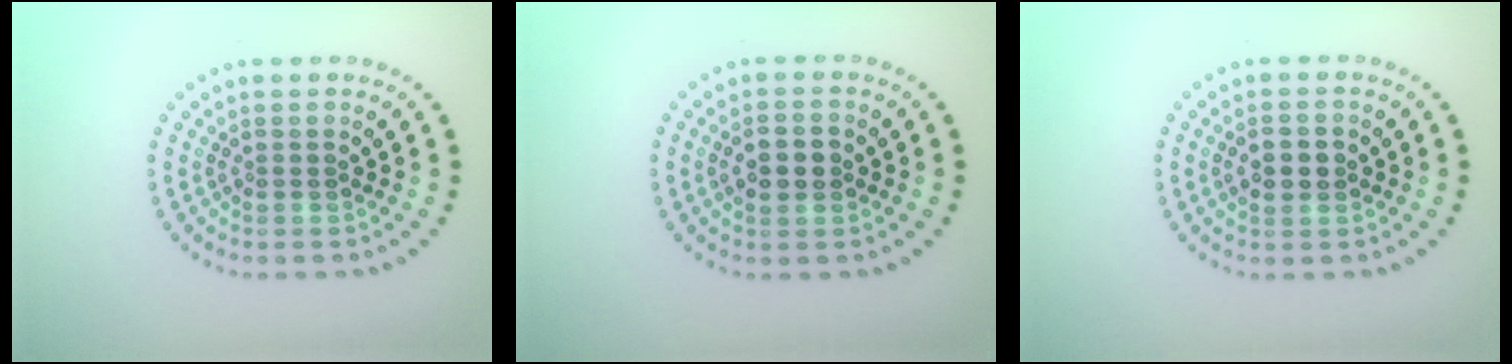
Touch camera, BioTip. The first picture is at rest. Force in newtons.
{"total": 2.4, "press": 2.4, "slide": 0.1}
{"total": 2.6, "press": 2.6, "slide": 0.2}